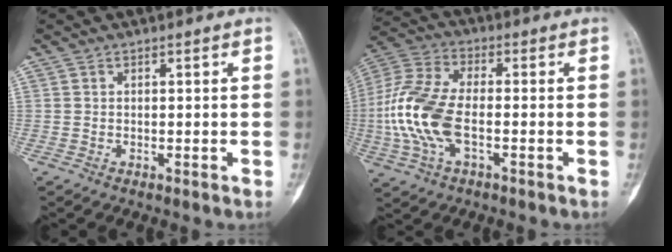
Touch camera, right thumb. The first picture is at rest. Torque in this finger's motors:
{"motor_torque": [1.63, 1.83, 1.35, -1.16, 0.52]}